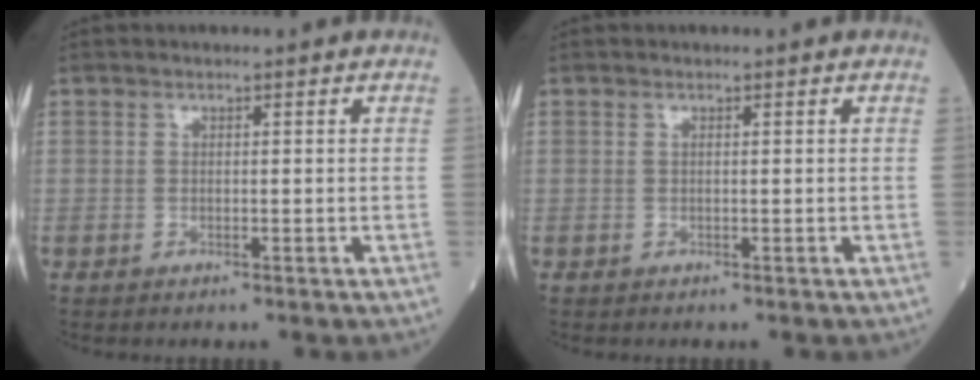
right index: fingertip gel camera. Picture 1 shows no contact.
{"total": 0.0}